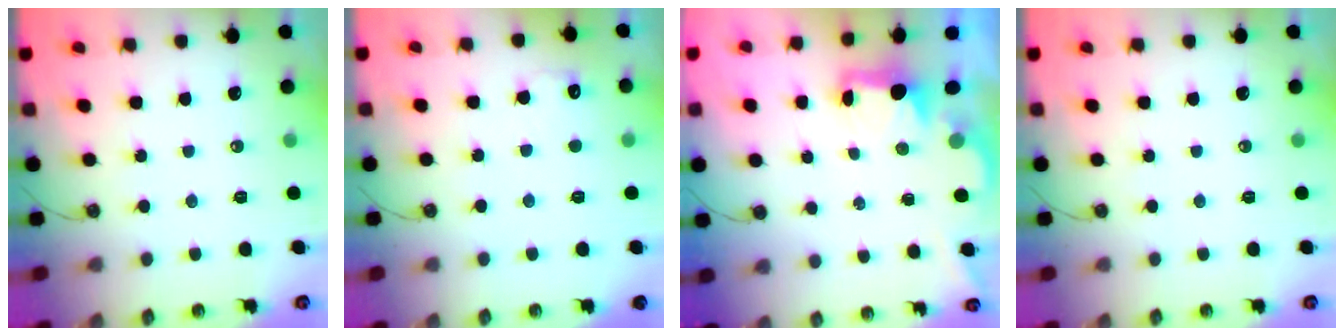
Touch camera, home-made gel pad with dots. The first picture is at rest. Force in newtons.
{"total": 5.8, "press": 5.7, "slide": 1.3}
{"total": 2.2, "press": 2.1, "slide": 0.8}
{"total": 0.0}